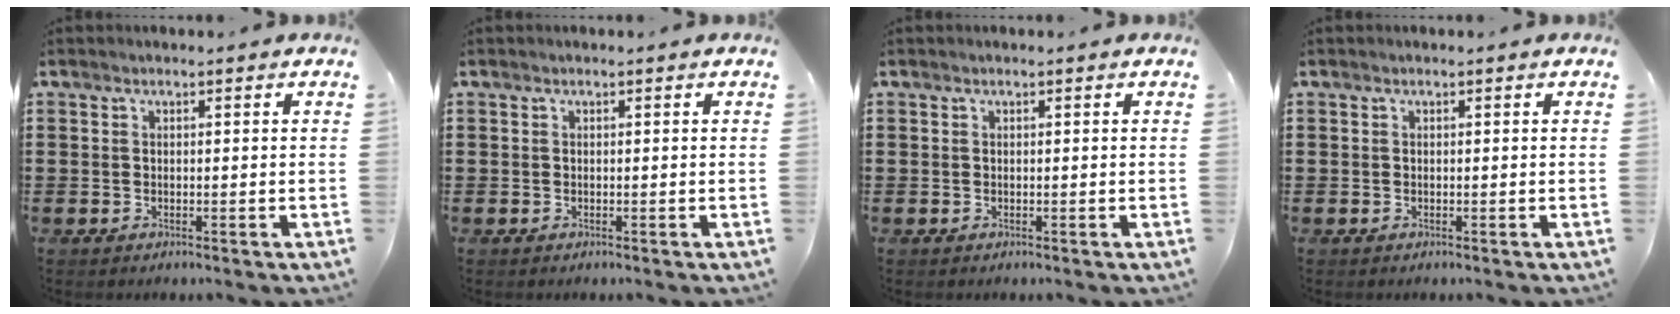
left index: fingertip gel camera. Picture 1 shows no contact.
{"total": 0.0}
{"total": 0.0}
{"total": 0.0}